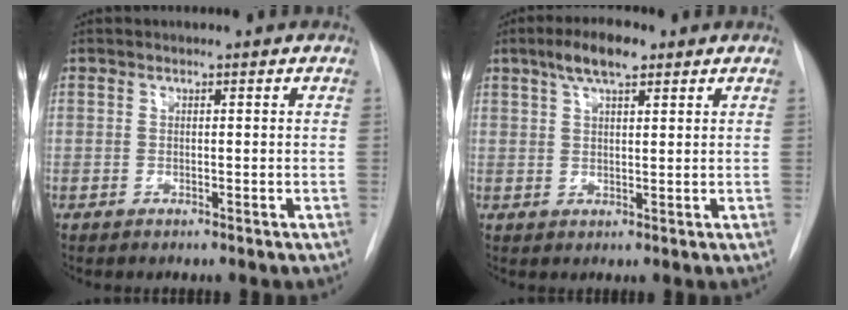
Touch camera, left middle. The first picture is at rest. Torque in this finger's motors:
{"motor_torque": [0.66, -0.49, 0.07, 0.08]}